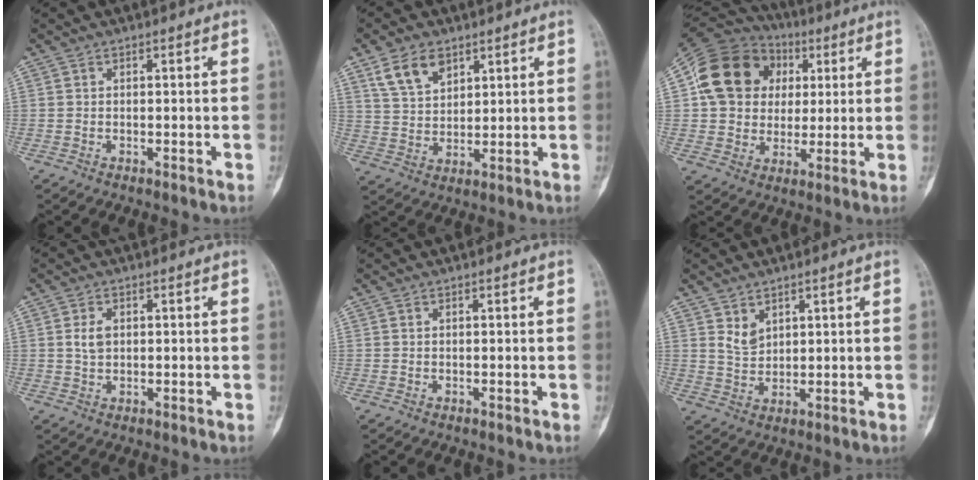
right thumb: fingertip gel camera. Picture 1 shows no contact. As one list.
[{"total": 7.8, "force": [4.7, 4.7, 4.1], "torque": [-0.064, -0.020, 0.096]}, {"total": 17.7, "force": [4.1, 14.9, 8.5], "torque": [-0.130, 0.023, 0.073]}, {"total": 2.9, "force": [0.6, 1.9, 2.1], "torque": [-0.036, 0.001, 0.012]}, {"total": 0.0}, {"total": 3.5, "force": [2.1, 2.2, 1.7], "torque": [-0.020, -0.020, 0.048]}]